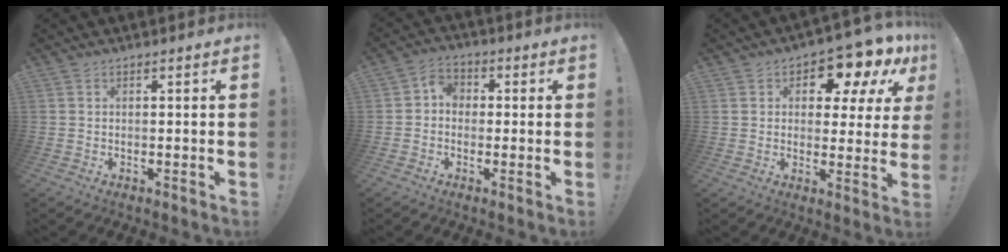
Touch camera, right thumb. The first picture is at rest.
{"total": 4.8, "force": [-1.1, 4.0, 2.4], "torque": [-0.052, 0.023, -0.014]}
{"total": 10.1, "force": [7.3, 4.8, 5.1], "torque": [-0.069, -0.066, 0.125]}